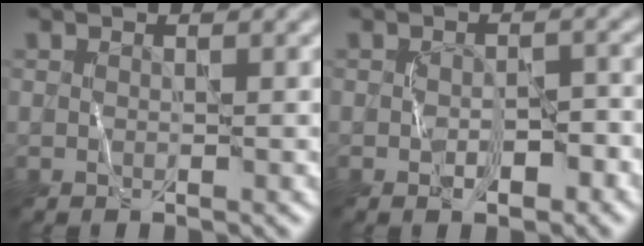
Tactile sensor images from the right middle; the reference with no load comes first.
{"total": 2.8, "force": [-1.2, 1.6, 1.9], "torque": [-0.027, -0.001, -0.018]}